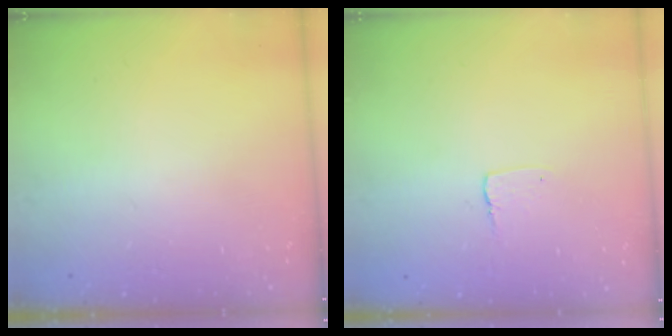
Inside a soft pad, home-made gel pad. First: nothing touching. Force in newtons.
{"total": 2.9, "press": 2.9, "slide": 0.2}